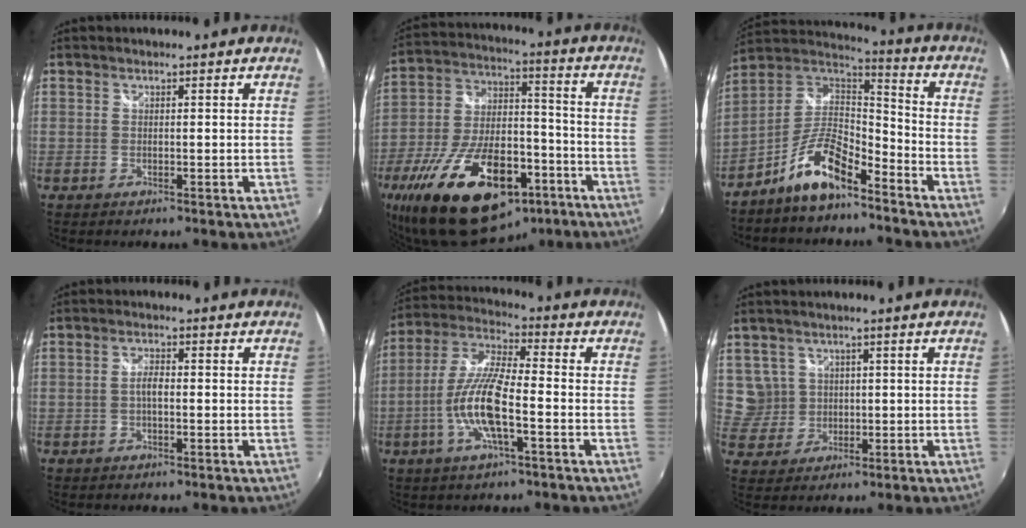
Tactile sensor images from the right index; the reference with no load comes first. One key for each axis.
{"total": 27.4, "fx": -15.6, "fy": 13.4, "fz": 18.1, "tx": -0.355, "ty": -0.016, "tz": -0.241}
{"total": 12.3, "fx": -8.0, "fy": 4.2, "fz": 8.3, "tx": -0.180, "ty": 0.014, "tz": -0.151}
{"total": 2.1, "fx": -0.4, "fy": 0.7, "fz": 1.9, "tx": -0.037, "ty": 0.005, "tz": -0.009}
{"total": 12.0, "fx": -3.8, "fy": 2.5, "fz": 11.1, "tx": -0.232, "ty": -0.003, "tz": -0.073}
{"total": 4.9, "fx": 1.2, "fy": 4.7, "fz": 0.3, "tx": -0.001, "ty": 0.011, "tz": 0.029}